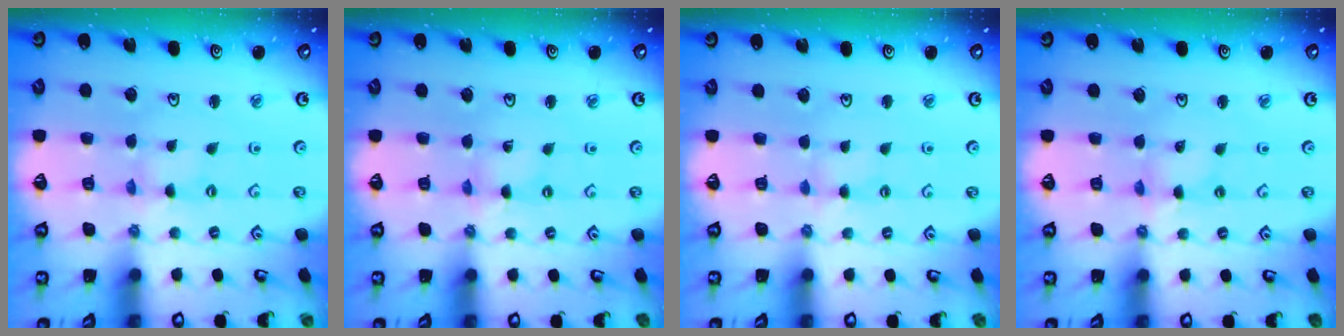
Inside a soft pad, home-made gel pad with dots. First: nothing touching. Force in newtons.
{"total": 0.9, "press": 0.9, "slide": 0.2}
{"total": 1.9, "press": 1.8, "slide": 0.4}
{"total": 2.6, "press": 2.6, "slide": 0.2}